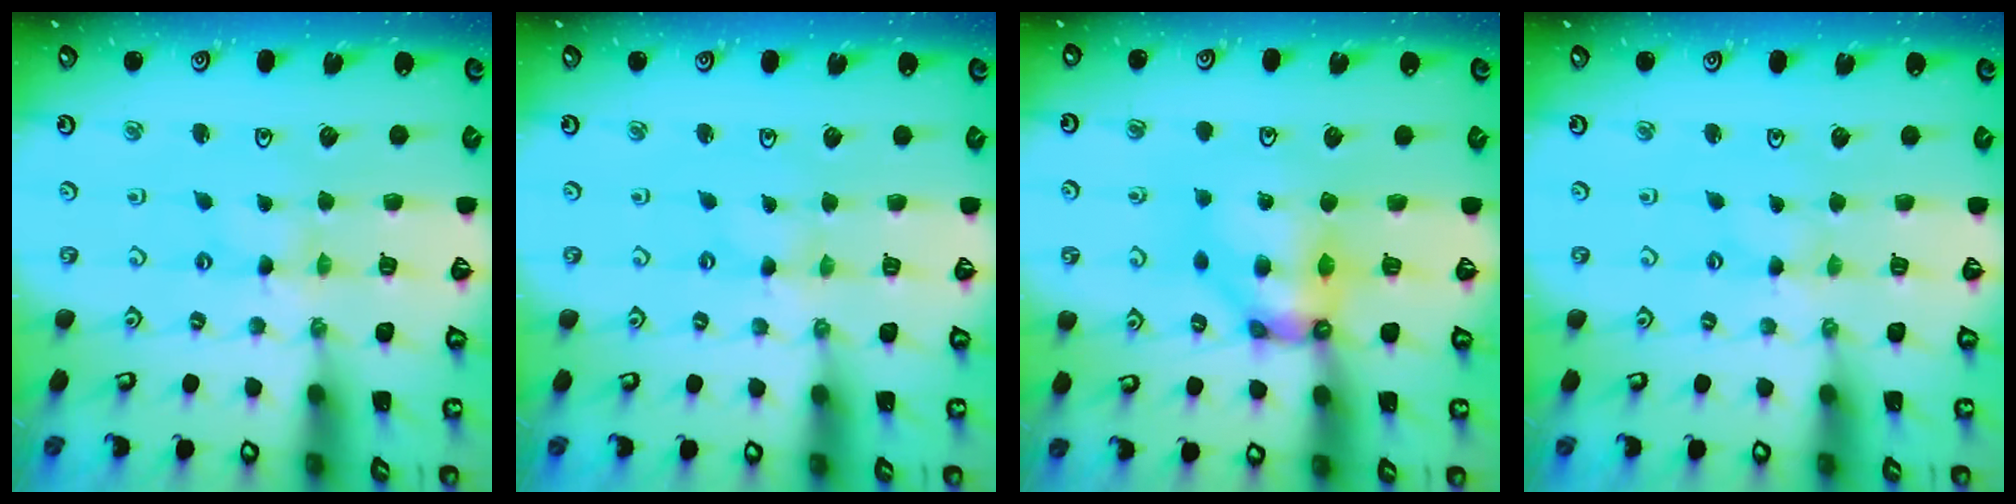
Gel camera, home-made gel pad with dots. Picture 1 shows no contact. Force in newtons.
{"total": 0.0}
{"total": 8.8, "press": 8.8, "slide": 0.7}
{"total": 0.0}